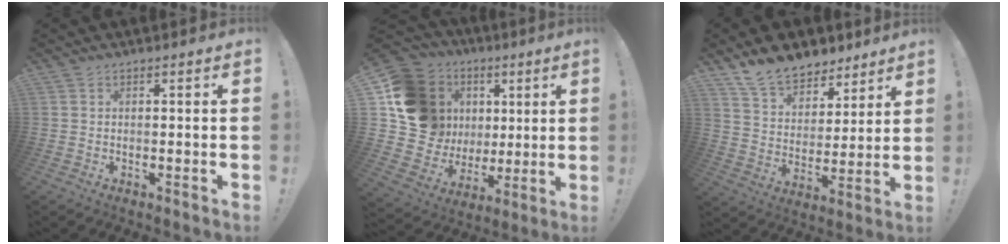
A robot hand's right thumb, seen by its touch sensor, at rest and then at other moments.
{"total": 19.0, "force": [5.9, 16.2, 8.1], "torque": [-0.130, -0.028, 0.149]}
{"total": 12.9, "force": [10.9, 6.2, 3.2], "torque": [-0.059, -0.085, 0.206]}